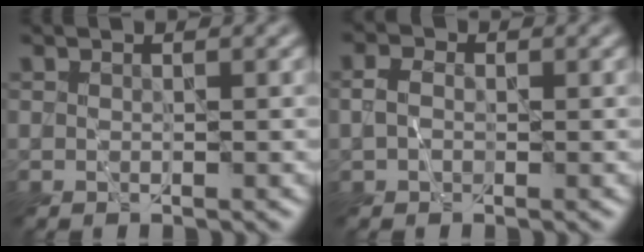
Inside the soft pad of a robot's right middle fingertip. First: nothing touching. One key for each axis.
{"total": 1.8, "fx": 0.0, "fy": 1.4, "fz": 1.2, "tx": -0.024, "ty": 0.003, "tz": -0.007}